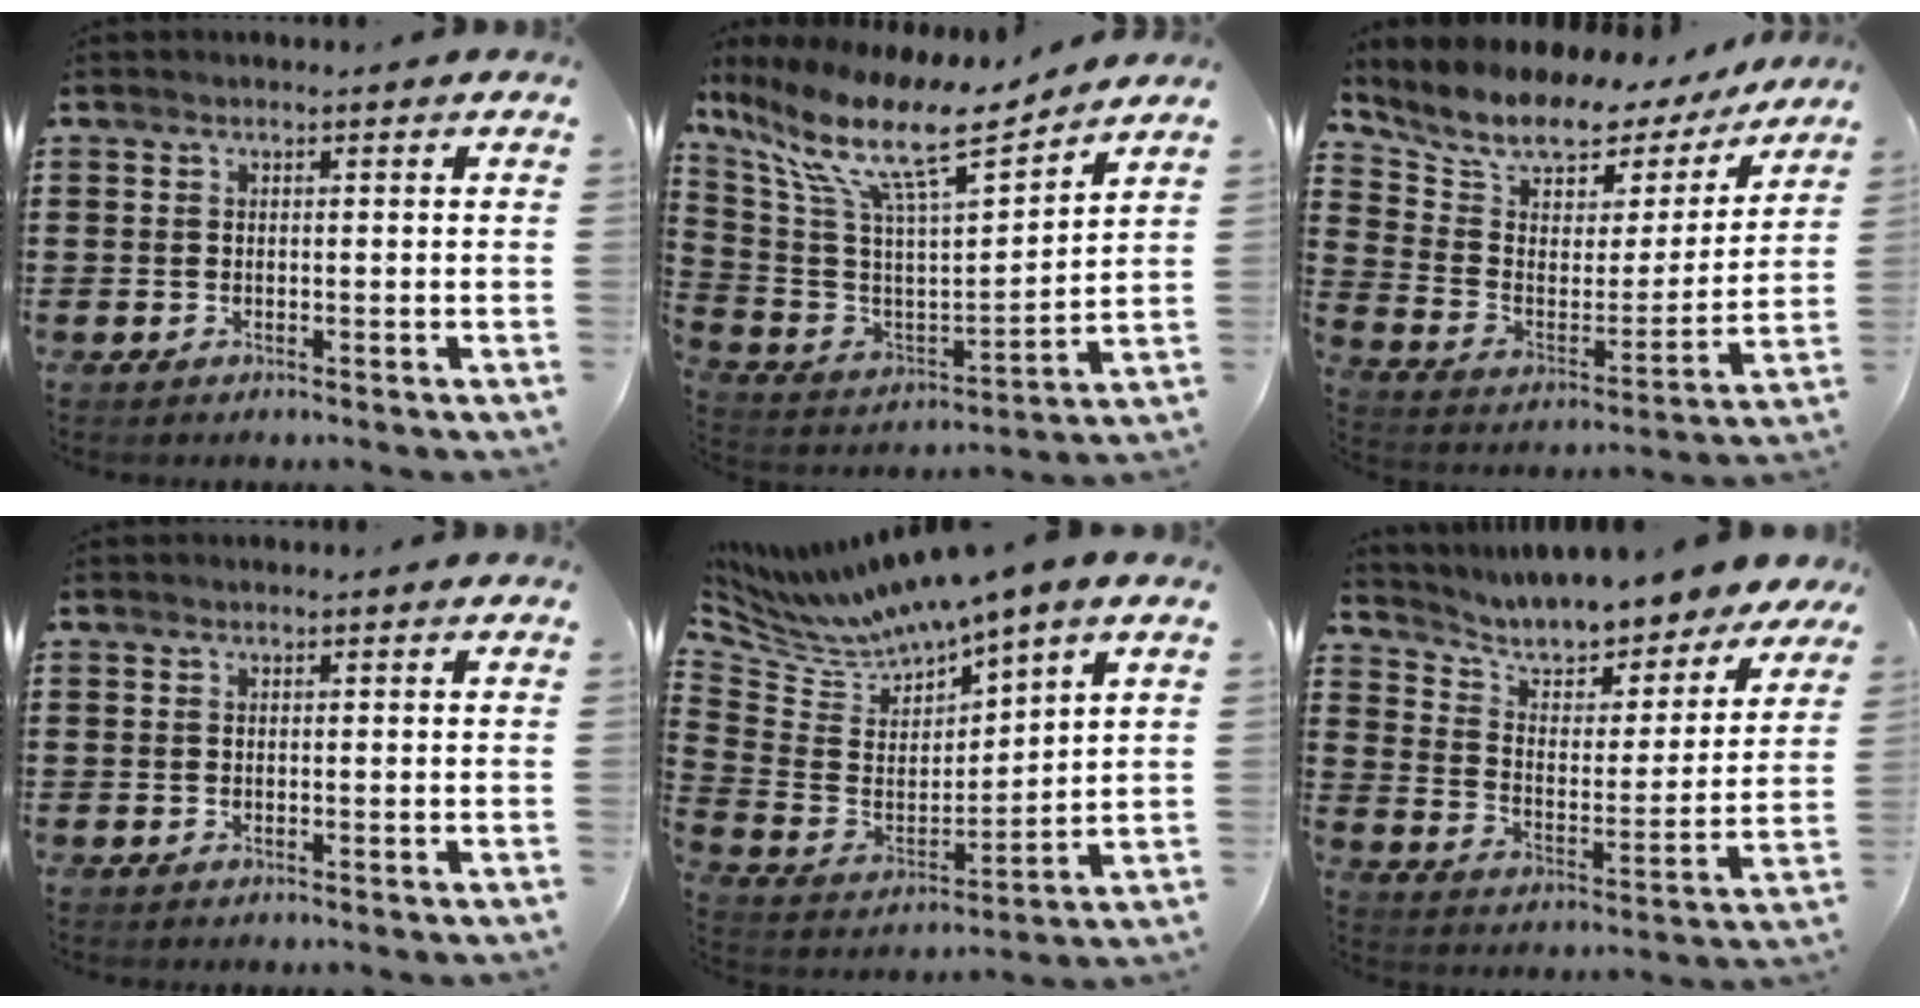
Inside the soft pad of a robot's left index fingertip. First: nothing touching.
{"total": 13.1, "force": [8.9, 2.3, 9.3], "torque": [-0.215, -0.057, 0.145]}
{"total": 9.2, "force": [8.1, 3.5, 2.8], "torque": [-0.077, -0.060, 0.133]}
{"total": 0.0}
{"total": 6.1, "force": [5.9, 0.9, 1.1], "torque": [-0.063, -0.050, 0.098]}
{"total": 6.3, "force": [6.2, 0.8, 1.3], "torque": [-0.059, -0.051, 0.103]}